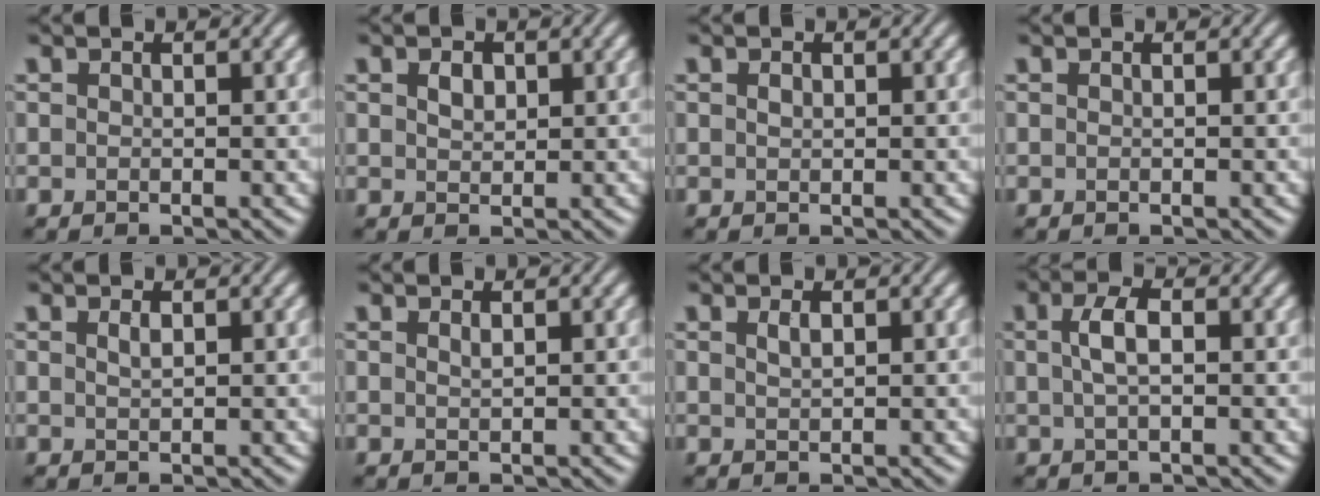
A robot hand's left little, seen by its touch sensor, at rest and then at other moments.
{"total": 1.4, "force": [0.6, 1.0, 0.9], "torque": [-0.017, 0.001, 0.011]}
{"total": 0.5, "force": [0.2, 0.3, 0.4], "torque": [-0.010, 0.002, 0.004]}
{"total": 0.0}
{"total": 0.8, "force": [0.4, 0.2, 0.6], "torque": [-0.014, 0.001, 0.009]}
{"total": 0.6, "force": [0.4, 0.1, 0.4], "torque": [-0.009, 0.001, 0.007]}
{"total": 0.9, "force": [0.5, 0.3, 0.7], "torque": [-0.016, 0.002, 0.011]}
{"total": 2.5, "force": [0.3, 0.9, 2.3], "torque": [-0.048, 0.007, 0.003]}